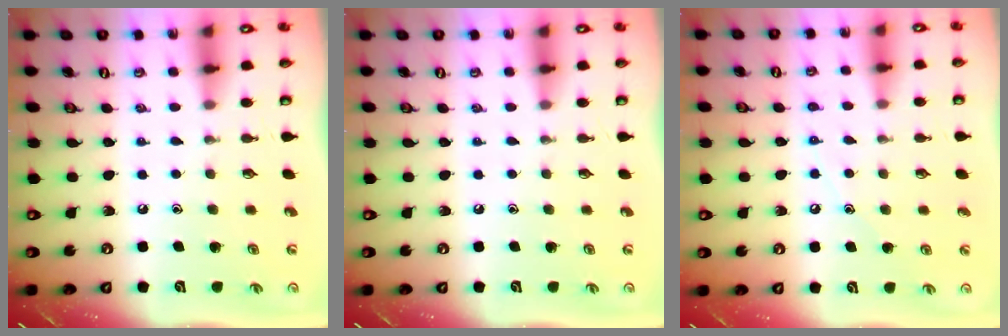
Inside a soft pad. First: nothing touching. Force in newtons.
{"total": 0.0}
{"total": 6.9, "press": 6.9, "slide": 0.7}